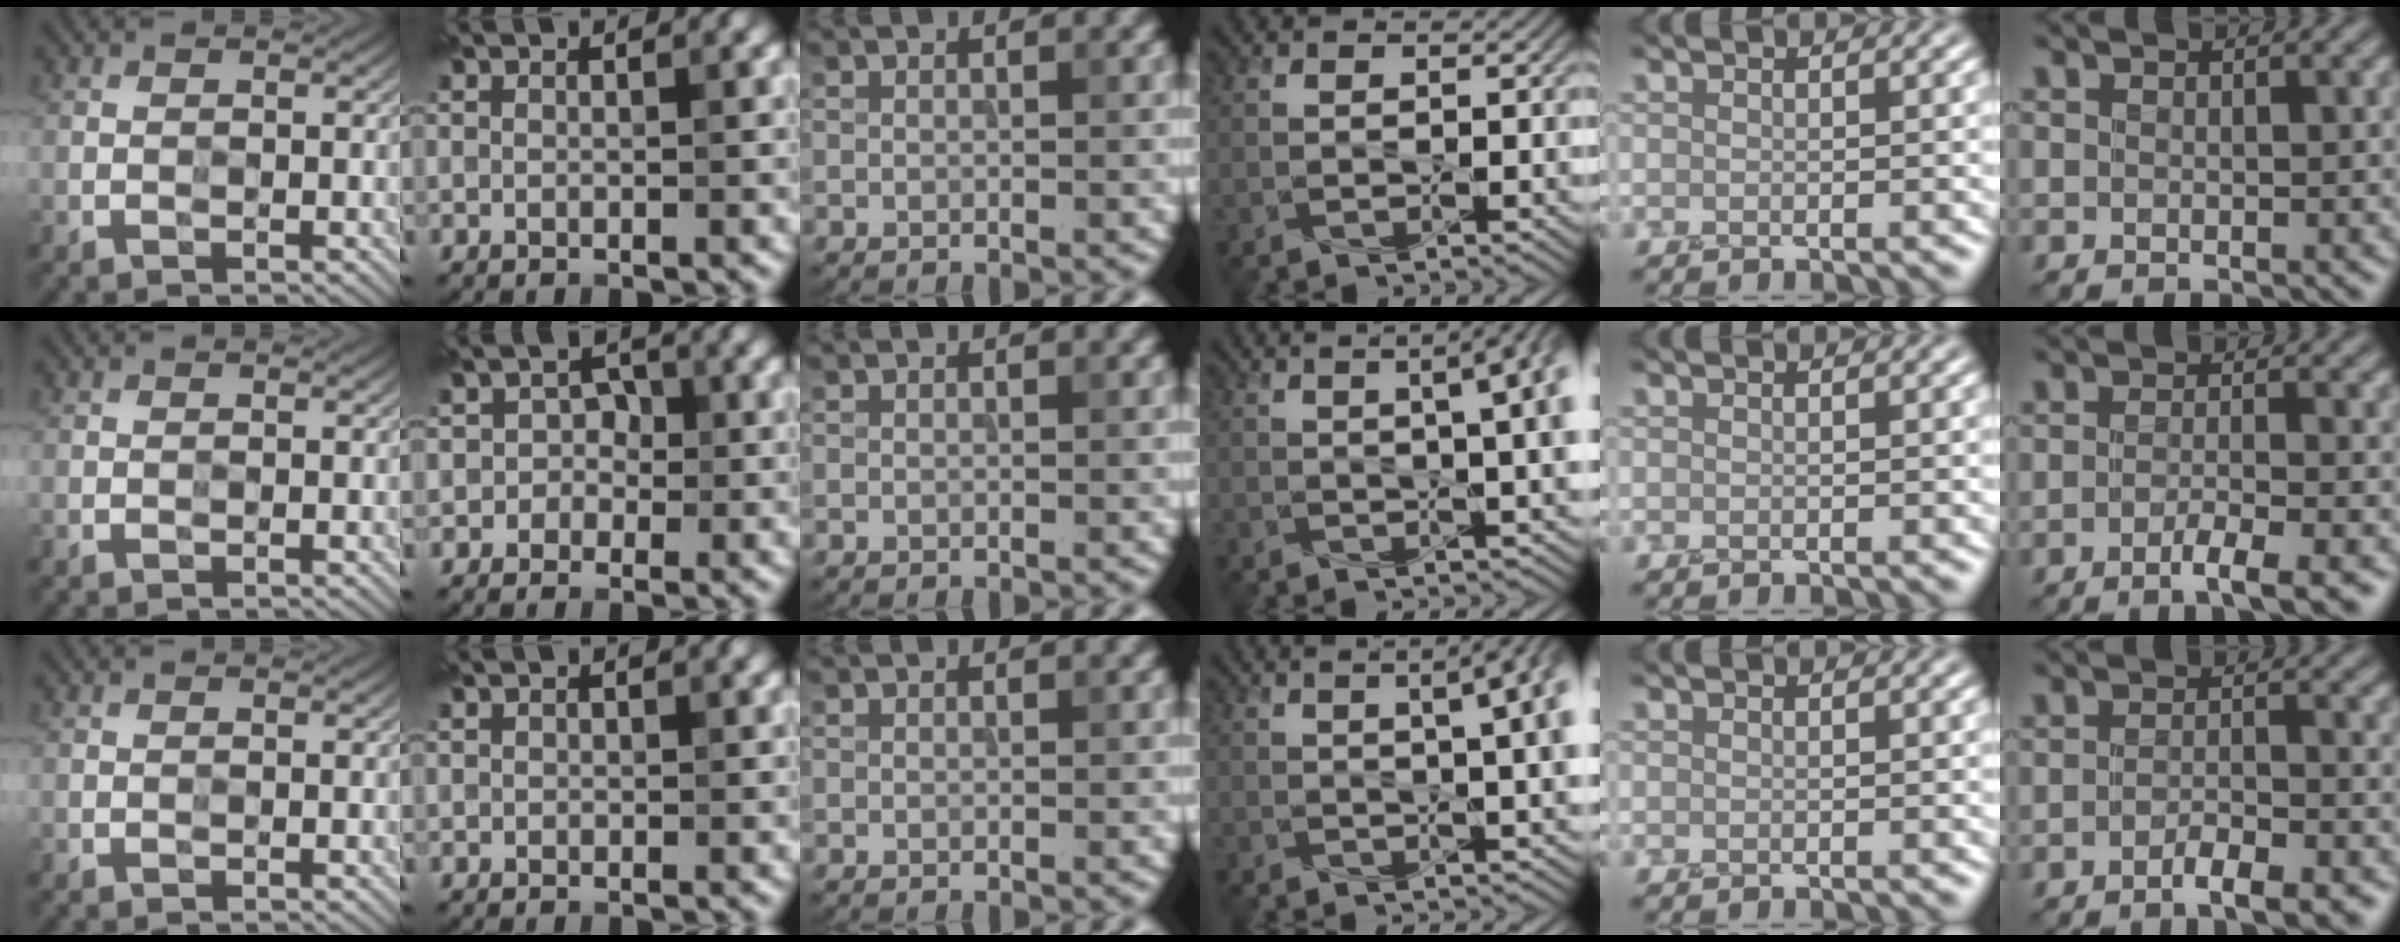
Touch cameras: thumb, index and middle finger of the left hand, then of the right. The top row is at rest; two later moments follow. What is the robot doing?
{"motion": "screw", "object": "organic brewed tea cap"}